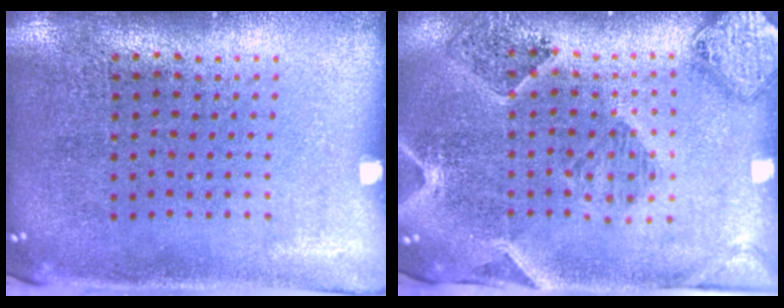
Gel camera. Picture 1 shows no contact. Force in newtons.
{"total": 1.5, "press": 1.5, "slide": 0.2}